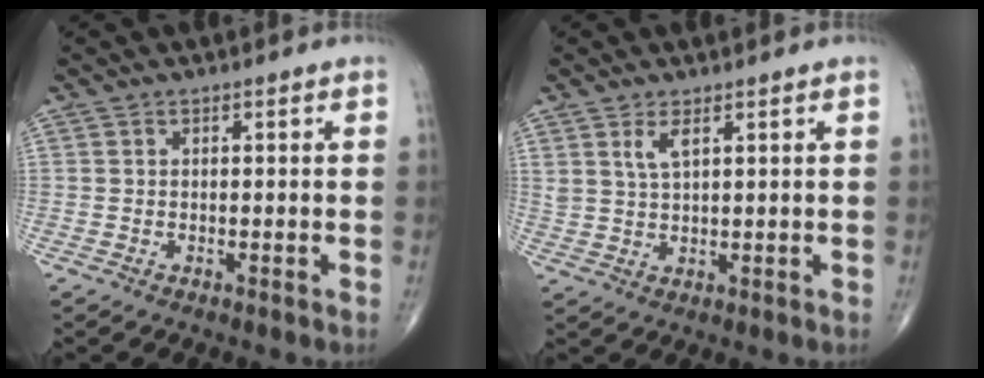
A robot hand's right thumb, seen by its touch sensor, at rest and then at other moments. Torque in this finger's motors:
{"motor_torque": [0.02, 0.02, 0.47, 0.44, -0.01]}